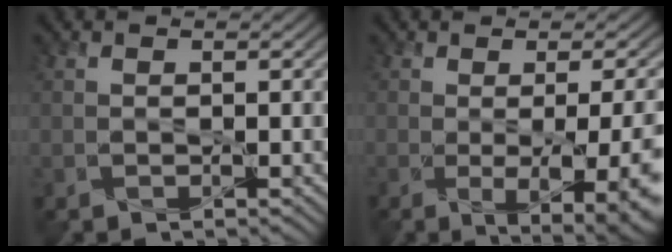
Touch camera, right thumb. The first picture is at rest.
{"total": 11.2, "force": [-2.0, 4.6, 10.1], "torque": [-0.103, -0.022, -0.001]}